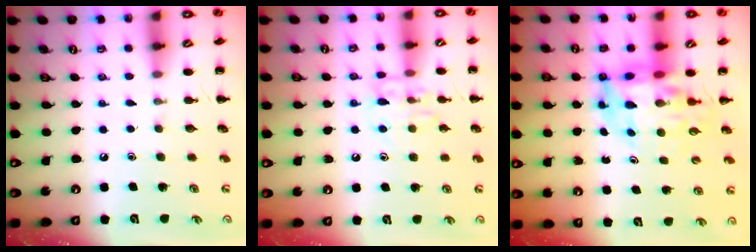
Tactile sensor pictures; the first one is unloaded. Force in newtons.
{"total": 9.9, "press": 9.8, "slide": 0.7}
{"total": 10.7, "press": 10.1, "slide": 3.6}